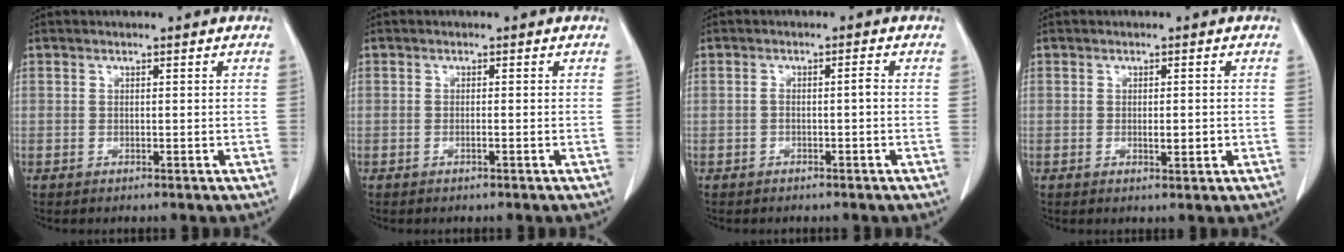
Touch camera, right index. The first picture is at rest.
{"total": 0.5, "force": [-0.2, 0.0, 0.5], "torque": [-0.009, 0.001, -0.003]}
{"total": 1.4, "force": [-0.4, 0.2, 1.3], "torque": [-0.021, 0.002, -0.007]}
{"total": 2.0, "force": [-0.2, 0.6, 1.9], "torque": [-0.031, -0.002, -0.001]}